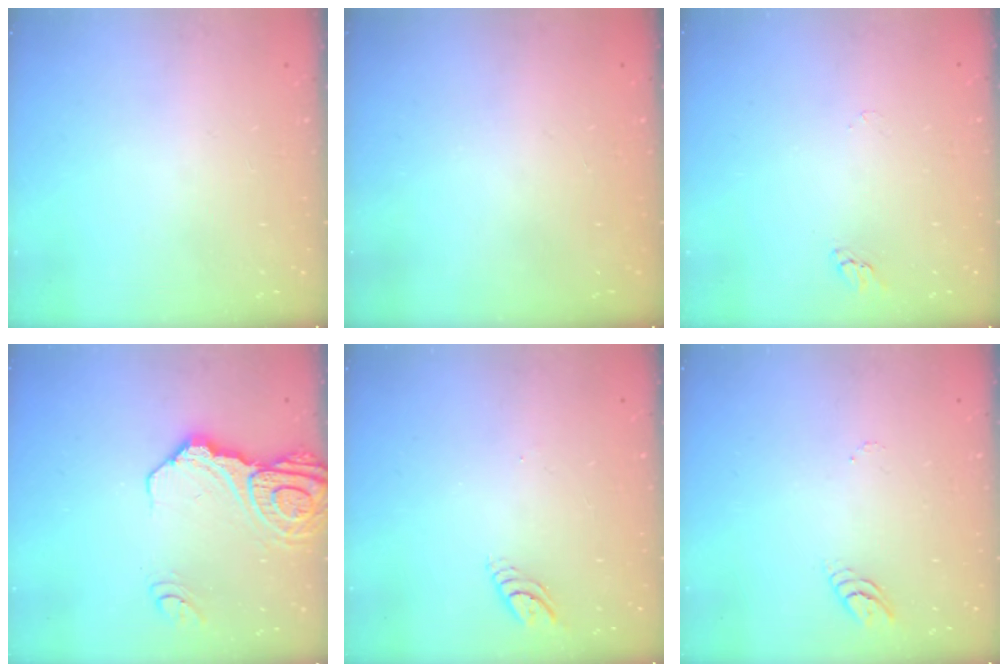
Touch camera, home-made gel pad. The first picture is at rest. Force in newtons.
{"total": 0.0}
{"total": 2.5, "press": 2.5, "slide": 0.2}
{"total": 16.8, "press": 16.7, "slide": 2.0}
{"total": 4.1, "press": 4.1, "slide": 0.5}
{"total": 3.1, "press": 3.1, "slide": 0.3}